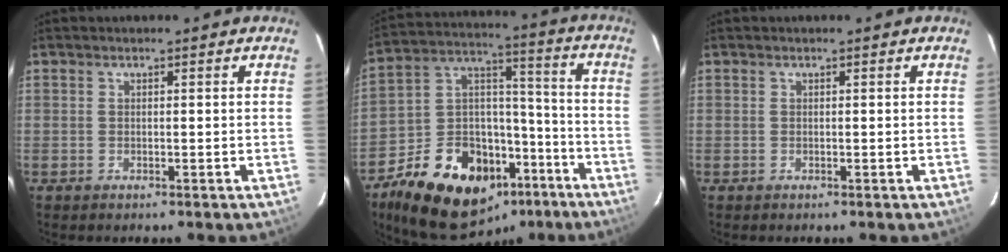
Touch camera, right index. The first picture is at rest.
{"total": 24.2, "force": [-15.1, 14.5, 12.2], "torque": [-0.250, 0.059, -0.216]}
{"total": 0.0}